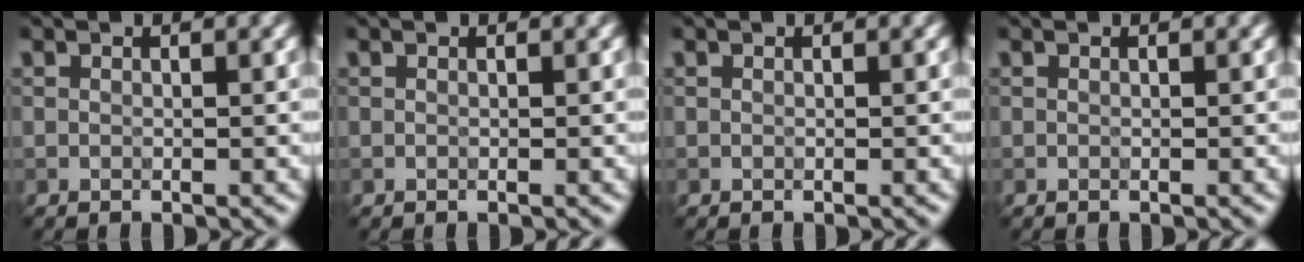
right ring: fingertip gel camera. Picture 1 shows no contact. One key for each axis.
{"total": 0.0}
{"total": 0.0}
{"total": 0.0}